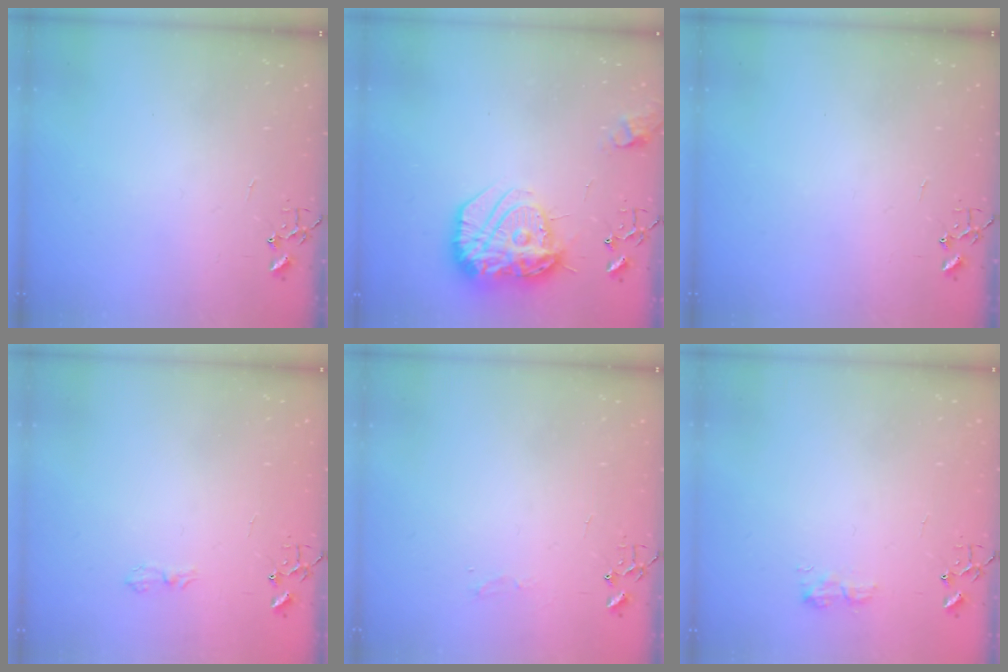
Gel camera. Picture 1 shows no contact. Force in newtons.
{"total": 18.5, "press": 18.4, "slide": 1.7}
{"total": 0.0}
{"total": 6.6, "press": 6.5, "slide": 0.7}
{"total": 4.4, "press": 4.4, "slide": 0.5}
{"total": 8.8, "press": 8.7, "slide": 0.4}